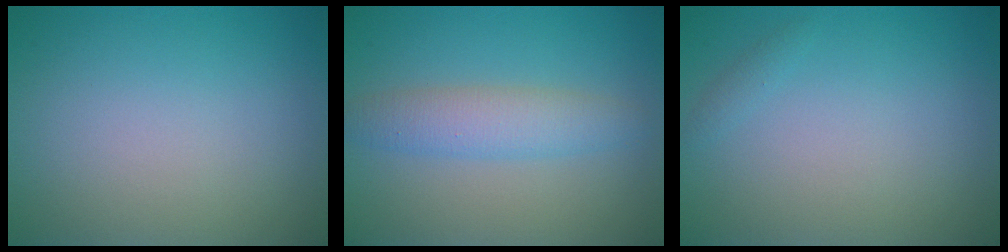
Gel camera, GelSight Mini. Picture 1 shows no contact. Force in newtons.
{"total": 3.3, "press": 3.3, "slide": 0.0}
{"total": 0.6, "press": 0.6, "slide": 0.0}